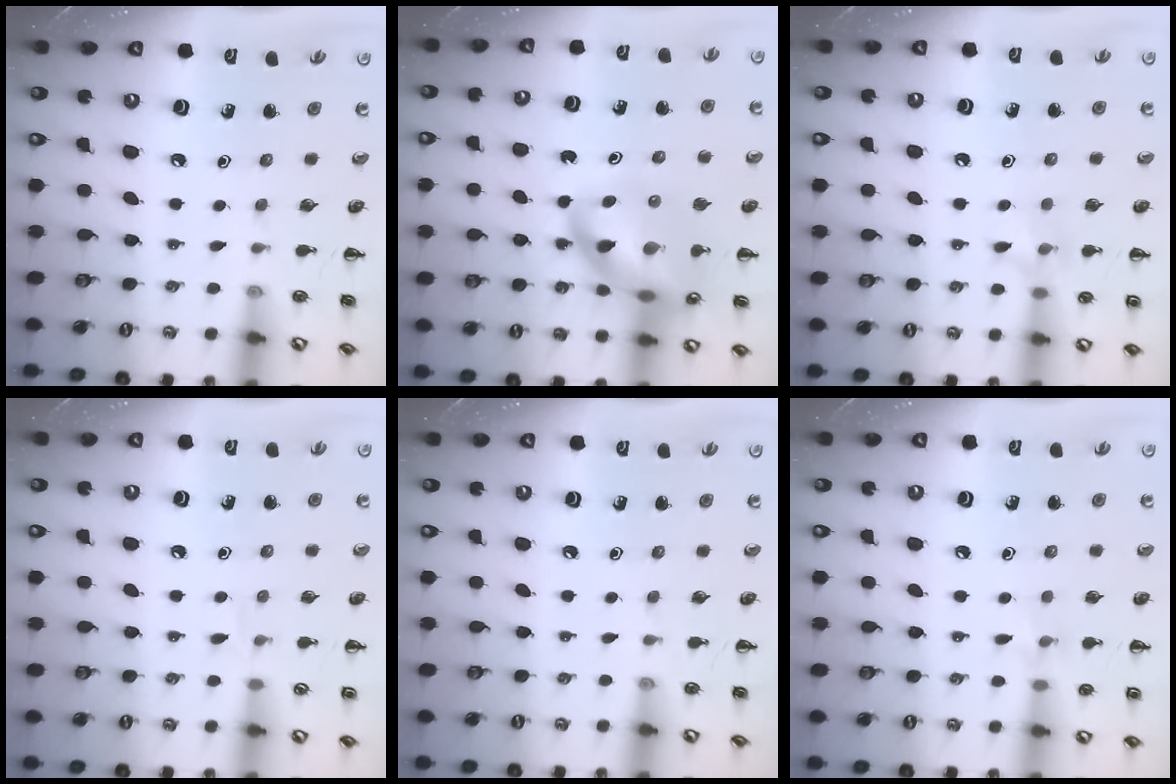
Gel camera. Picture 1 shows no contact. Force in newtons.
{"total": 18.6, "press": 18.4, "slide": 2.8}
{"total": 7.5, "press": 7.4, "slide": 1.4}
{"total": 4.2, "press": 3.9, "slide": 1.5}
{"total": 0.0}
{"total": 5.8, "press": 5.5, "slide": 1.9}